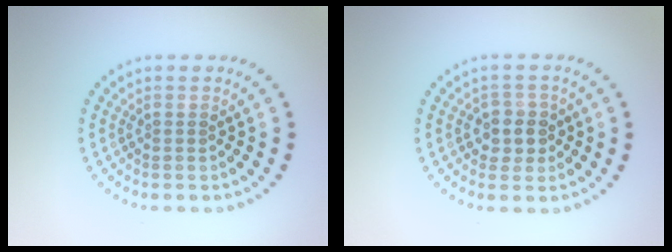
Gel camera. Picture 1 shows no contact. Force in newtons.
{"total": 2.5, "press": 2.2, "slide": 1.1}